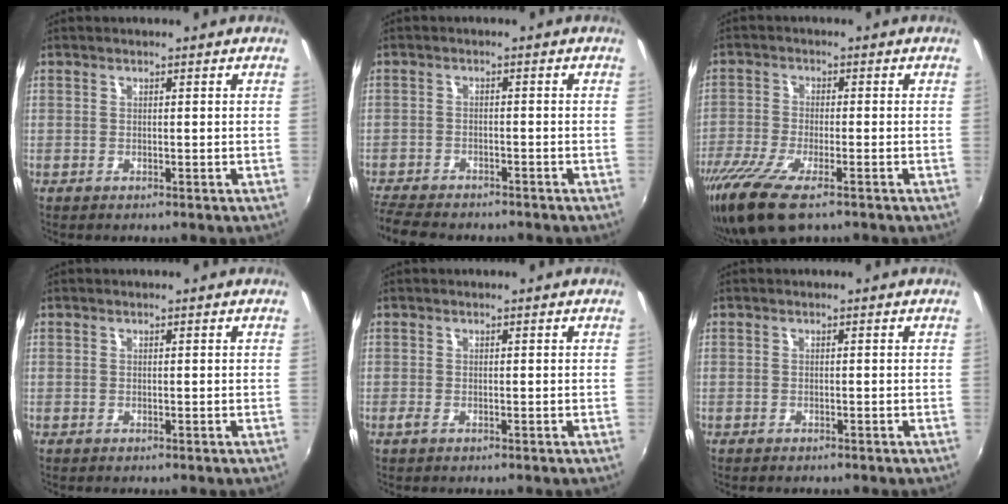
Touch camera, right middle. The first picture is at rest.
{"total": 9.2, "force": [-8.2, 2.4, 3.3], "torque": [-0.095, -0.023, -0.138]}
{"total": 10.7, "force": [-7.2, 2.8, 7.3], "torque": [-0.171, -0.039, -0.140]}
{"total": 0.0}
{"total": 0.9, "force": [-0.4, 0.2, 0.8], "torque": [-0.015, -0.003, -0.009]}
{"total": 0.7, "force": [-0.6, 0.3, 0.1], "torque": [-0.006, -0.002, -0.011]}